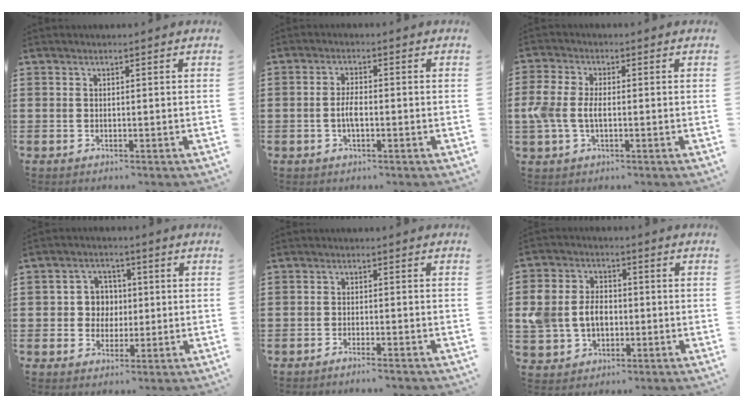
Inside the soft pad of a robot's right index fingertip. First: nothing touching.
{"total": 3.1, "force": [-0.8, 0.9, 2.8], "torque": [-0.068, -0.006, -0.019]}
{"total": 4.5, "force": [-0.7, 2.6, 3.6], "torque": [-0.096, -0.005, -0.020]}
{"total": 4.7, "force": [0.1, 4.5, 1.4], "torque": [-0.047, 0.015, -0.001]}
{"total": 1.5, "force": [-1.4, -0.2, 0.5], "torque": [-0.008, 0.001, -0.026]}
{"total": 6.5, "force": [-0.6, 5.2, 3.8], "torque": [-0.102, 0.009, -0.016]}